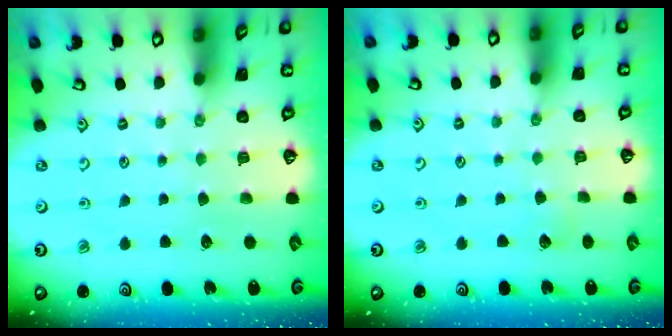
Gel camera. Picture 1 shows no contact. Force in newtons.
{"total": 1.8, "press": 1.8, "slide": 0.2}